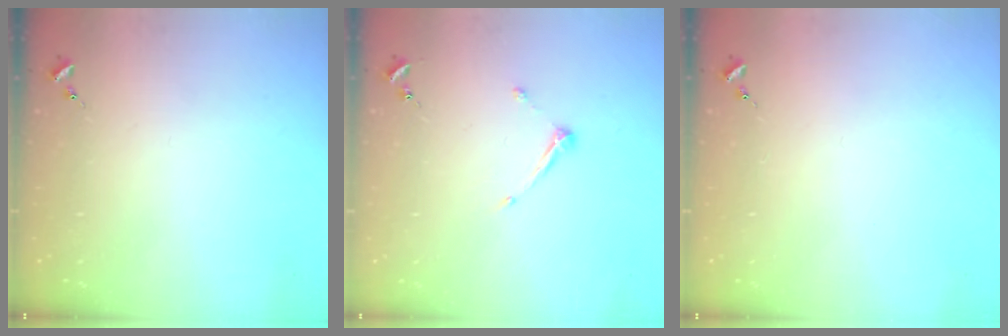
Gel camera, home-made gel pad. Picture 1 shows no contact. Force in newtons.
{"total": 5.9, "press": 5.9, "slide": 0.6}
{"total": 0.0}